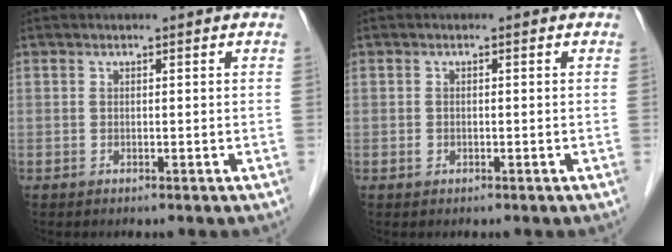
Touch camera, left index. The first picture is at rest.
{"total": 0.7, "force": [-0.3, 0.6, 0.3], "torque": [-0.006, 0.002, -0.003]}